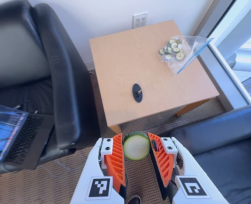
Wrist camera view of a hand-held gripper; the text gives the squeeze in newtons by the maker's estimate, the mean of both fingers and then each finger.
{"total": 10.4, "left": 10.5, "right": 10.3}